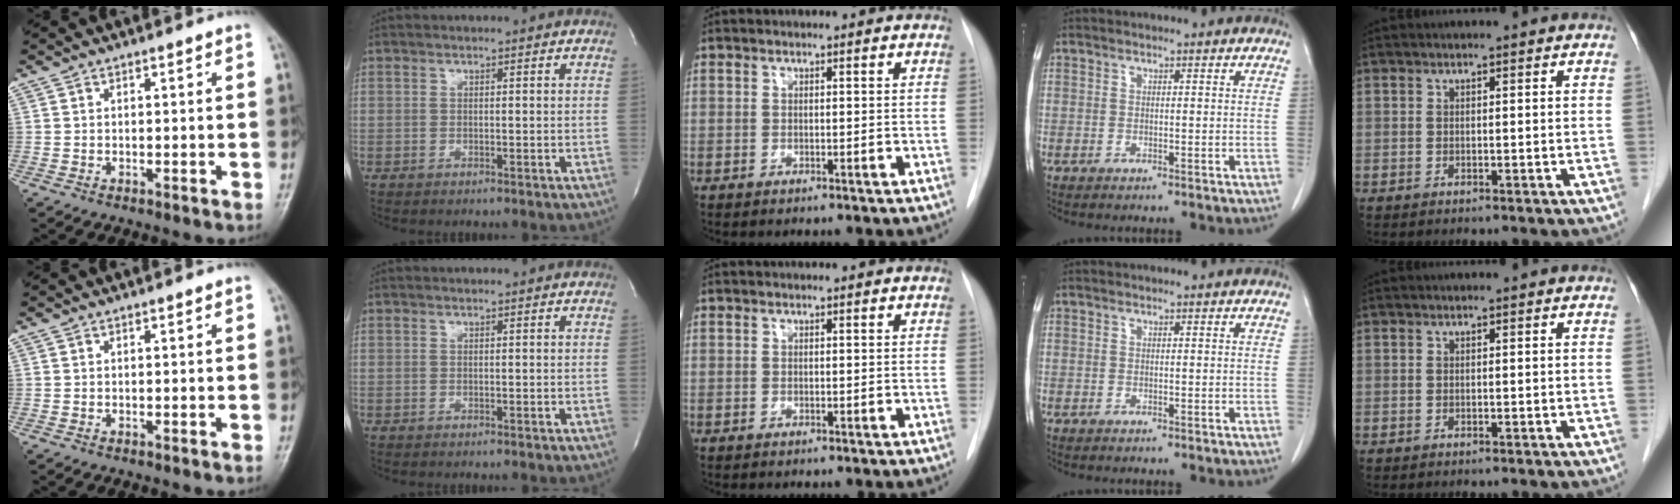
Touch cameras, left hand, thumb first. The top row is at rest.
{}